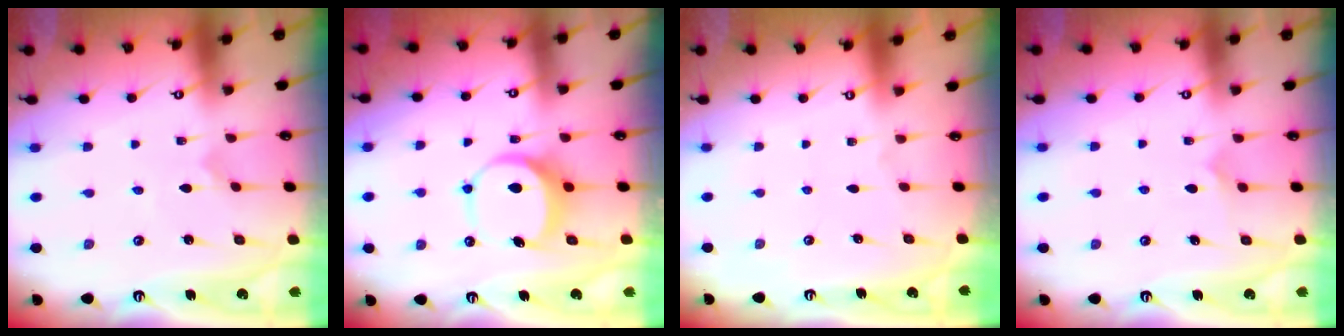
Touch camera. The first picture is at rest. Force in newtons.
{"total": 7.6, "press": 7.6, "slide": 0.4}
{"total": 0.0}
{"total": 4.4, "press": 4.4, "slide": 0.2}